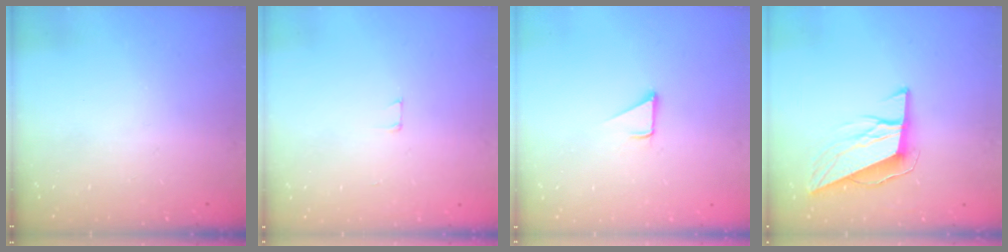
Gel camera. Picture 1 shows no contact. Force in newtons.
{"total": 2.9, "press": 2.9, "slide": 0.2}
{"total": 1.9, "press": 1.9, "slide": 0.1}
{"total": 9.9, "press": 9.6, "slide": 2.3}